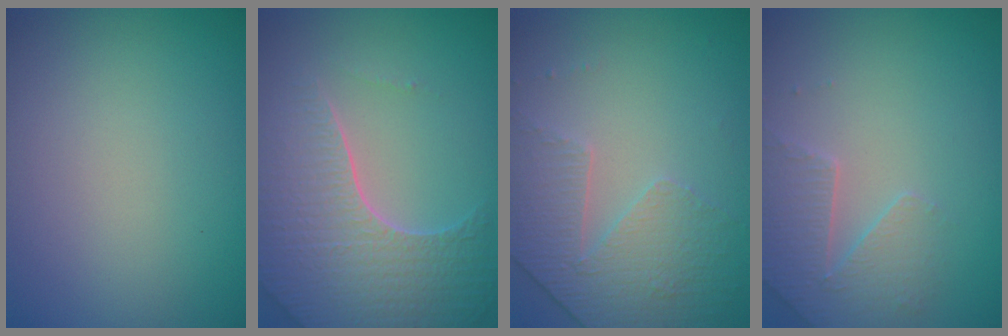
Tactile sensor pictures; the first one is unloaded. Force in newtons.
{"total": 6.8, "press": 5.2, "slide": 4.4}
{"total": 4.7, "press": 3.3, "slide": 3.3}
{"total": 3.2, "press": 3.1, "slide": 0.8}